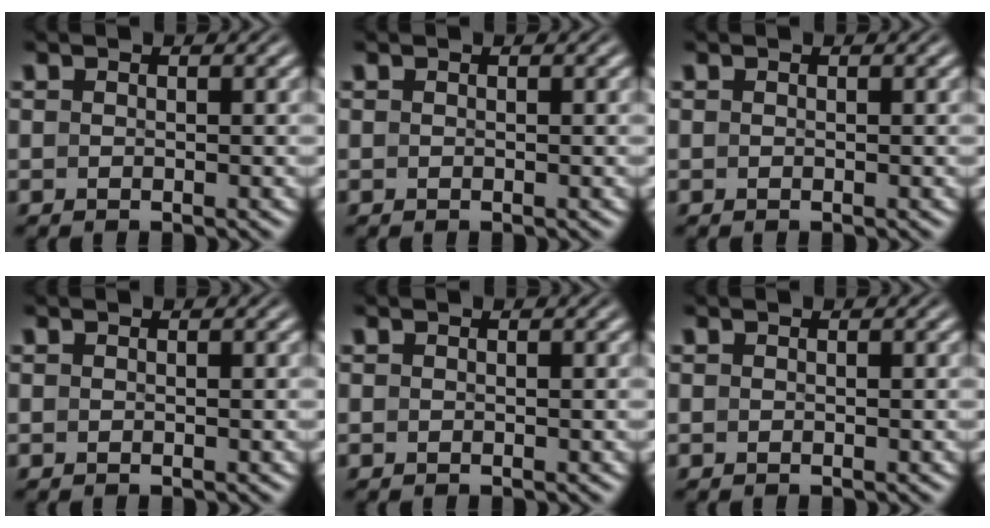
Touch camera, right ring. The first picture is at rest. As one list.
[{"total": 0.0}, {"total": 0.0}, {"total": 0.0}, {"total": 0.0}, {"total": 0.0}]